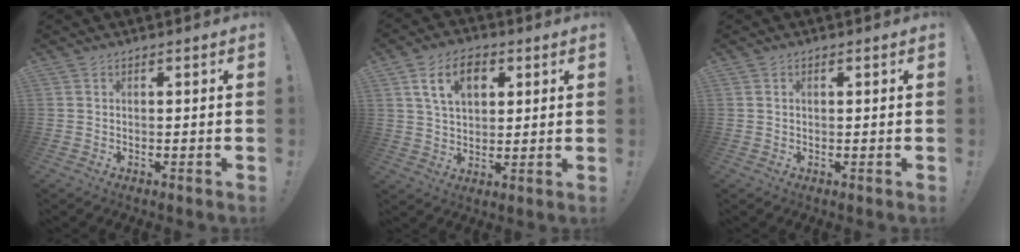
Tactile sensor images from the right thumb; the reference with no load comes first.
{"total": 11.4, "force": [4.5, 7.1, 7.6], "torque": [-0.132, 0.010, 0.086]}
{"total": 0.7, "force": [0.2, 0.3, 0.6], "torque": [-0.010, 0.001, 0.004]}